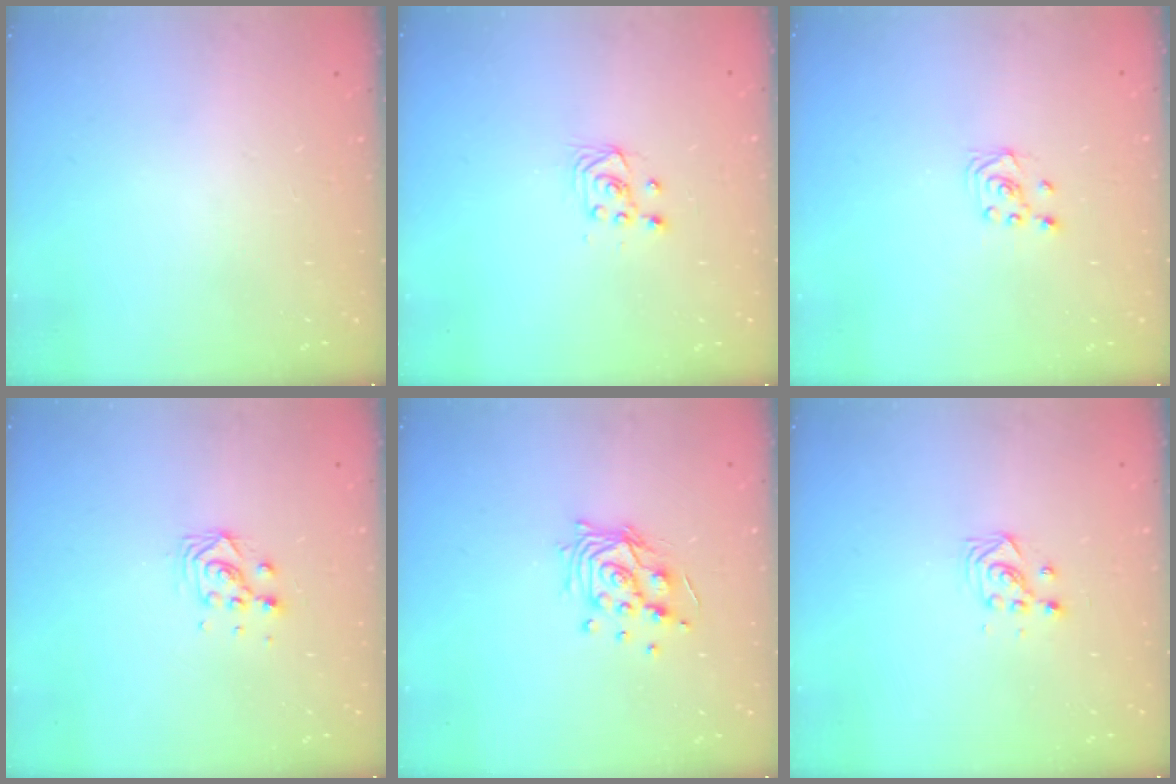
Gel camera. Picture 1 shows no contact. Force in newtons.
{"total": 2.9, "press": 2.6, "slide": 1.3}
{"total": 2.3, "press": 2.2, "slide": 0.6}
{"total": 5.3, "press": 5.2, "slide": 0.2}
{"total": 11.5, "press": 11.4, "slide": 1.0}
{"total": 2.9, "press": 2.9, "slide": 0.4}